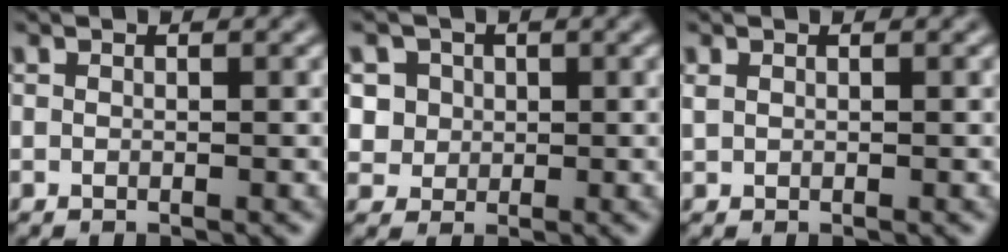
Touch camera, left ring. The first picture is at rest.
{"total": 4.0, "force": [1.3, 3.6, 1.3], "torque": [-0.020, 0.015, 0.024]}
{"total": 0.6, "force": [0.4, 0.4, 0.3], "torque": [-0.012, 0.001, 0.011]}